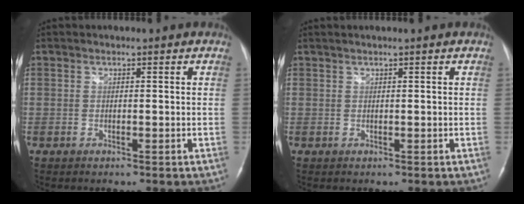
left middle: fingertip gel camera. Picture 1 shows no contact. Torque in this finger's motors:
{"motor_torque": [0.13, -0.30, 0.10, -0.01]}